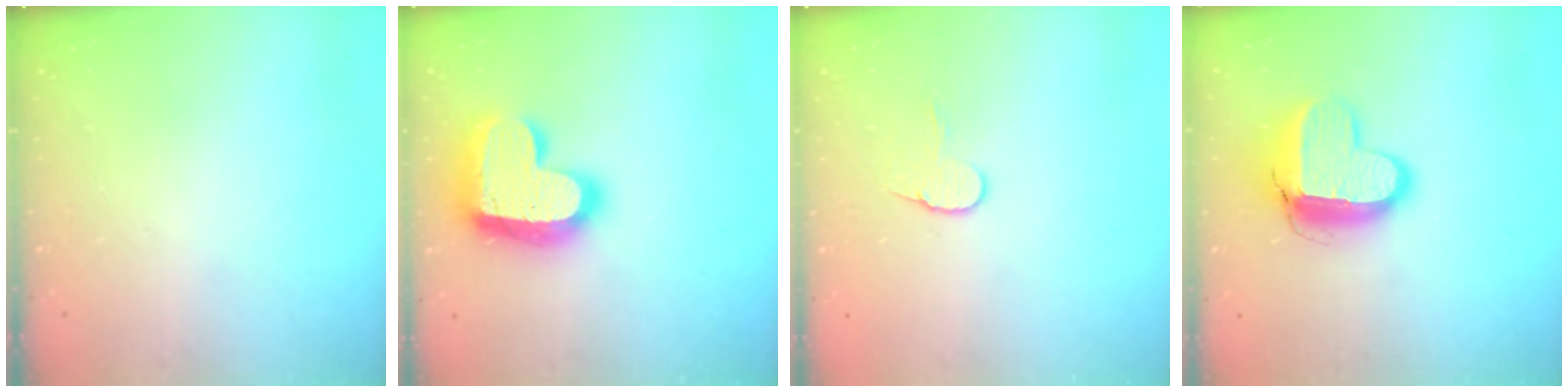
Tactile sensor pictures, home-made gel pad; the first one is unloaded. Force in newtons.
{"total": 22.1, "press": 22.0, "slide": 1.5}
{"total": 7.3, "press": 7.3, "slide": 0.4}
{"total": 13.3, "press": 13.3, "slide": 1.0}